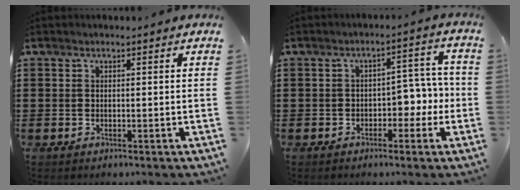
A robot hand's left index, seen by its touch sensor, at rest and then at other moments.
{"total": 4.5, "force": [-1.4, 2.9, 3.1], "torque": [-0.046, 0.004, -0.037]}